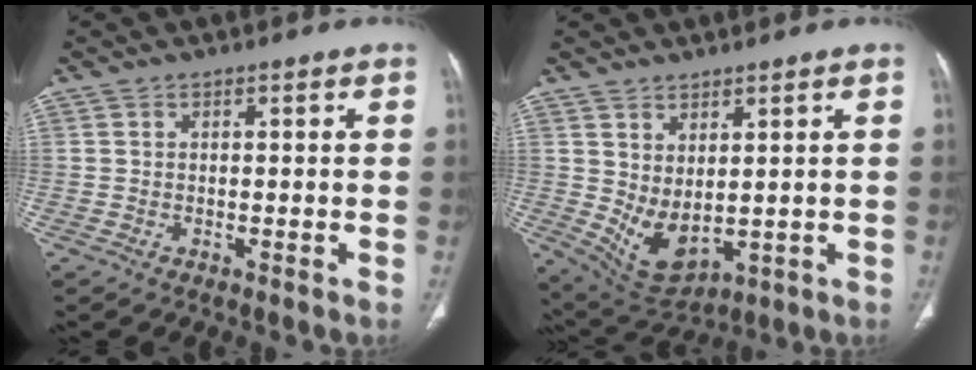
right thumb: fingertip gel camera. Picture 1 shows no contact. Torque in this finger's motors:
{"motor_torque": [-0.52, 0.80, 0.53, 0.72, 0.26]}